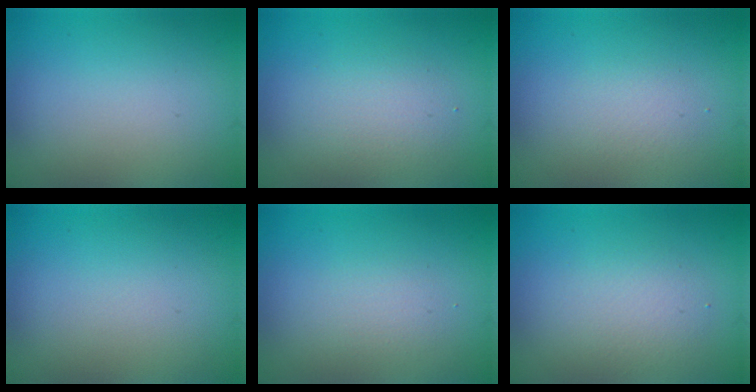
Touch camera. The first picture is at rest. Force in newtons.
{"total": 2.3, "press": 2.3, "slide": 0.2}
{"total": 1.4, "press": 1.4, "slide": 0.0}
{"total": 0.0}
{"total": 1.3, "press": 1.3, "slide": 0.1}
{"total": 2.2, "press": 2.2, "slide": 0.1}